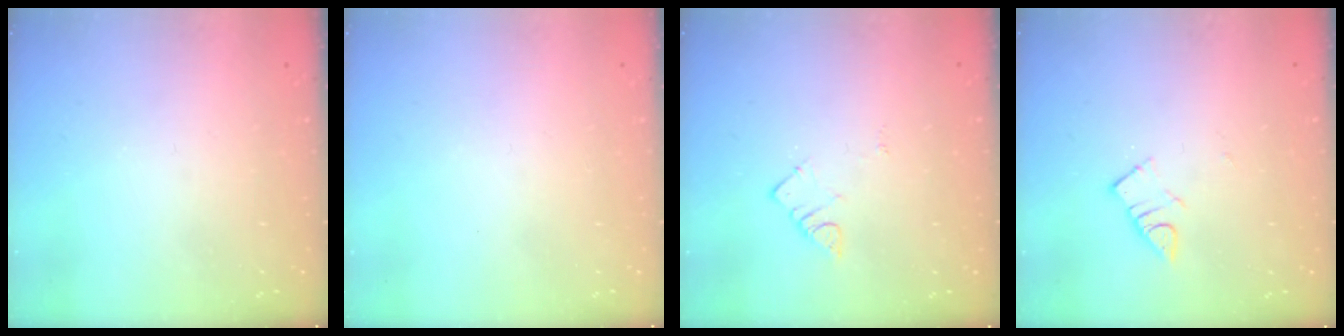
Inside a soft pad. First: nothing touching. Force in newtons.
{"total": 1.6, "press": 1.6, "slide": 0.1}
{"total": 3.5, "press": 3.5, "slide": 0.4}
{"total": 4.2, "press": 4.2, "slide": 0.6}